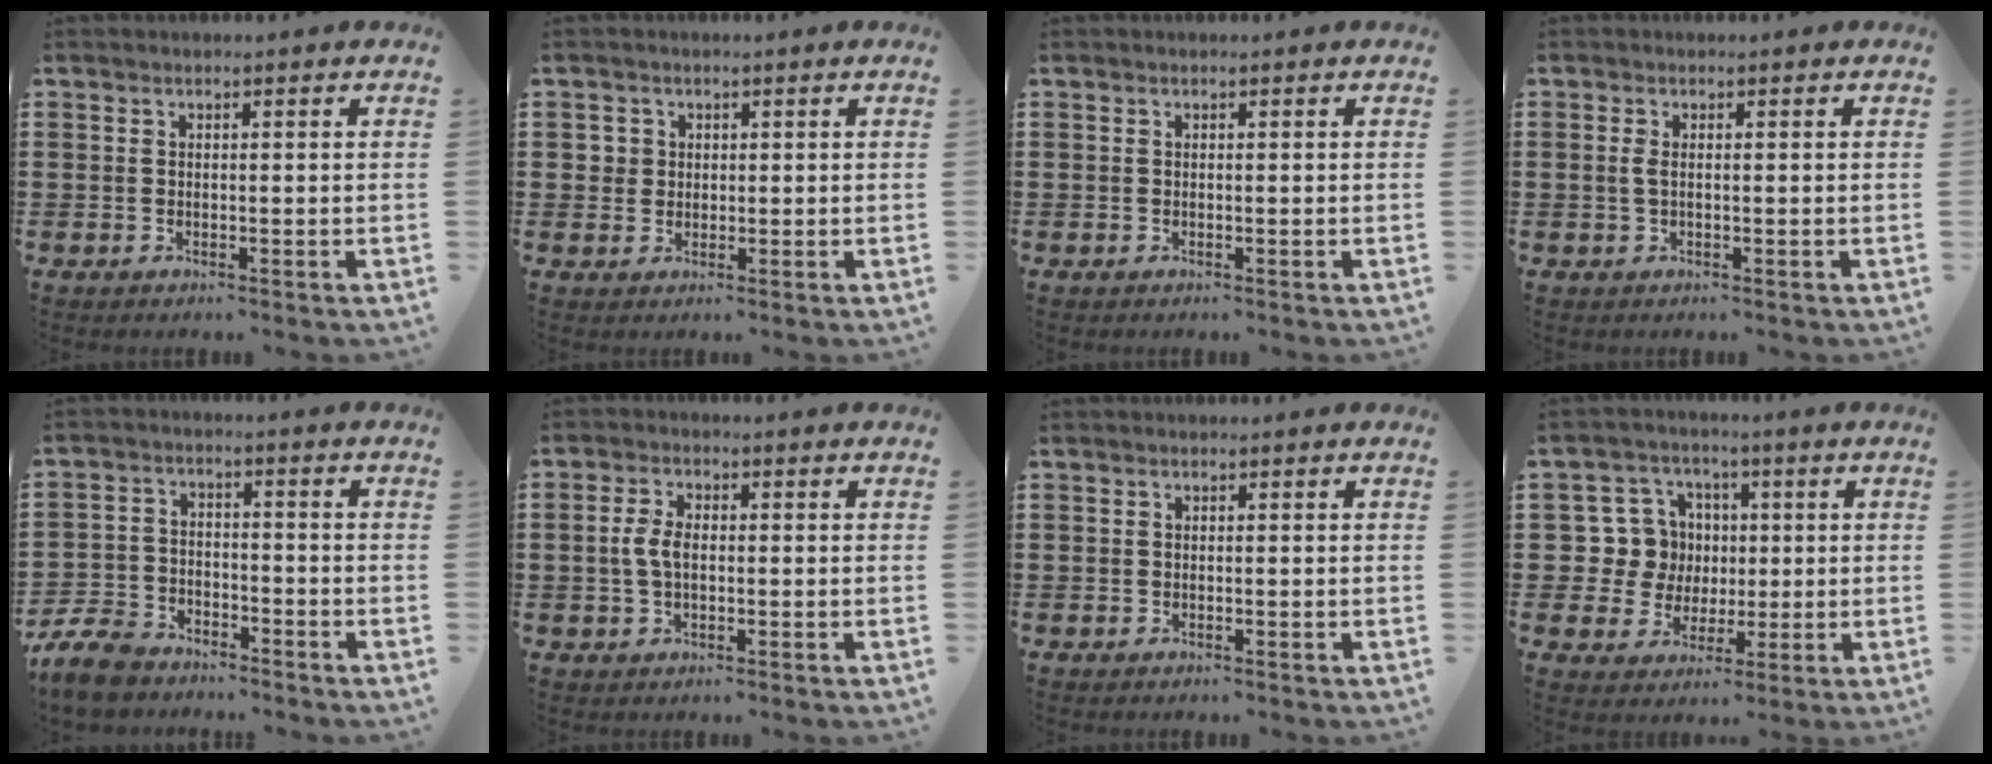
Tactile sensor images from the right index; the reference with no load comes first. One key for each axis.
{"total": 1.9, "fx": 0.6, "fy": 1.8, "fz": 0.4, "tx": -0.016, "ty": 0.008, "tz": 0.010}
{"total": 0.0}
{"total": 1.3, "fx": 0.0, "fy": 0.3, "fz": 1.3, "tx": -0.033, "ty": -0.002, "tz": -0.003}
{"total": 6.3, "fx": -5.8, "fy": 1.8, "fz": 1.8, "tx": -0.060, "ty": 0.007, "tz": -0.120}
{"total": 3.8, "fx": -0.1, "fy": 2.0, "fz": 3.2, "tx": -0.086, "ty": -0.002, "tz": -0.009}
{"total": 0.0}
{"total": 8.1, "fx": 1.1, "fy": 7.8, "fz": 2.2, "tx": -0.072, "ty": 0.017, "tz": 0.025}